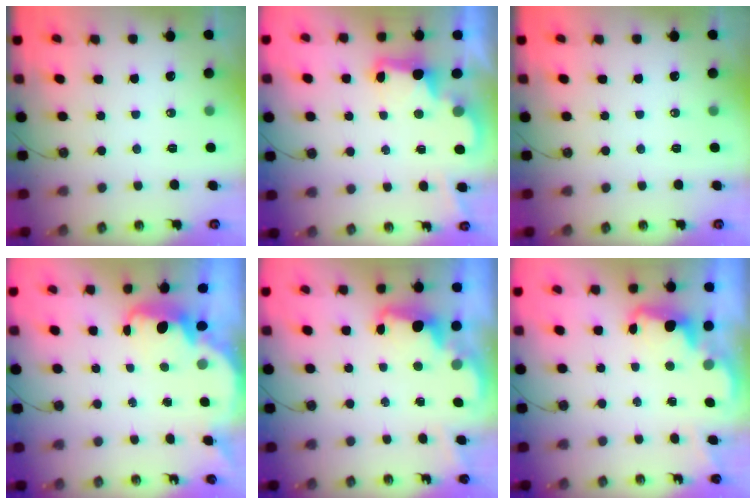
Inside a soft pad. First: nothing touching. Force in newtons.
{"total": 3.0, "press": 2.9, "slide": 0.6}
{"total": 0.0}
{"total": 2.6, "press": 2.5, "slide": 0.6}
{"total": 2.4, "press": 2.3, "slide": 0.5}
{"total": 2.3, "press": 2.2, "slide": 0.7}